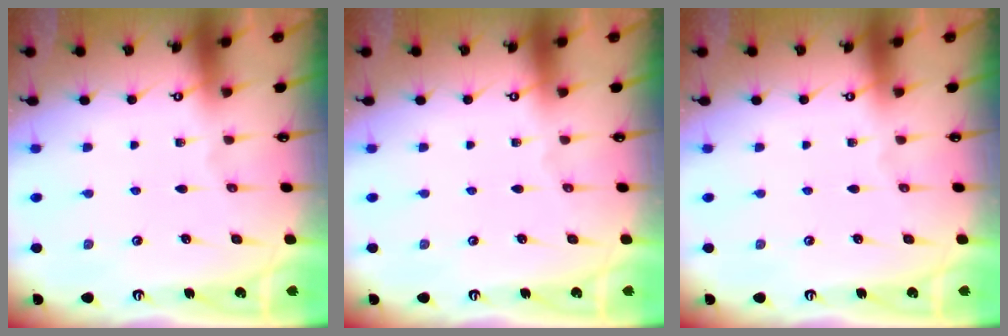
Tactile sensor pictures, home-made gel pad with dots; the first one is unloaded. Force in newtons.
{"total": 0.0}
{"total": 0.0}